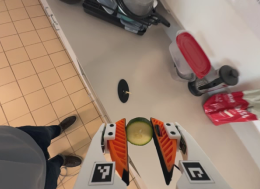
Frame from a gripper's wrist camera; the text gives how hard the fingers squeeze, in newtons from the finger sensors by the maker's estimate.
{"total": 8.5, "left": 8.6, "right": 8.4}